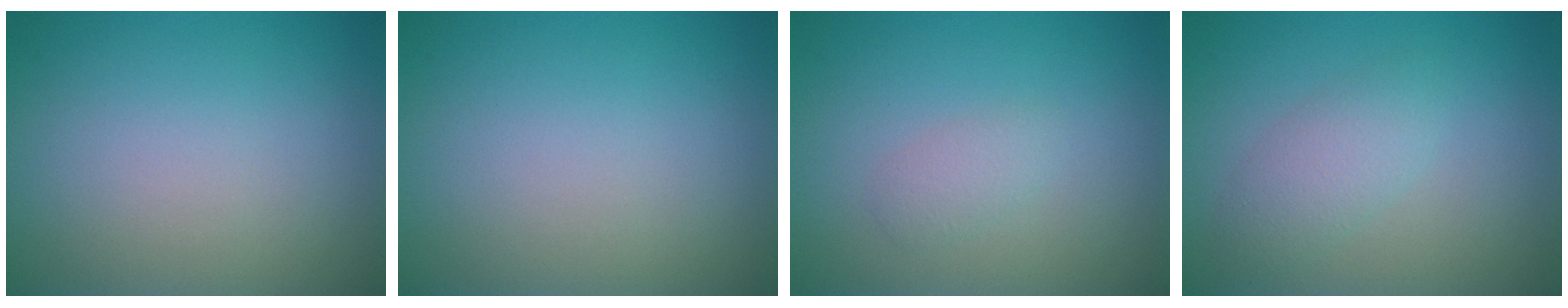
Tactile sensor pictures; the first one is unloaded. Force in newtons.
{"total": 0.0}
{"total": 1.2, "press": 1.2, "slide": 0.0}
{"total": 2.5, "press": 2.5, "slide": 0.0}